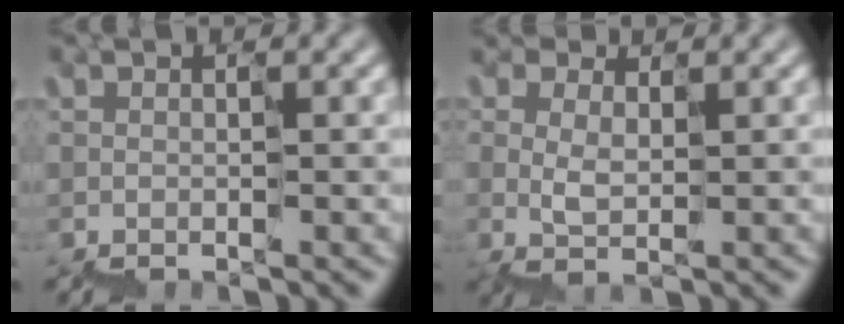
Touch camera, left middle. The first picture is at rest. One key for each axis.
{"total": 1.2, "fx": 1.0, "fy": 0.4, "fz": 0.5, "tx": -0.018, "ty": 0.005, "tz": 0.031}